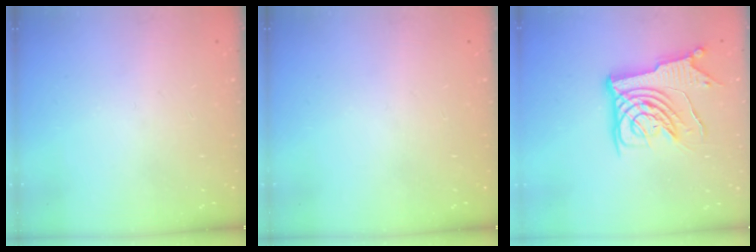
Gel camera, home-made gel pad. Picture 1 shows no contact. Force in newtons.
{"total": 0.0}
{"total": 13.6, "press": 13.5, "slide": 1.8}